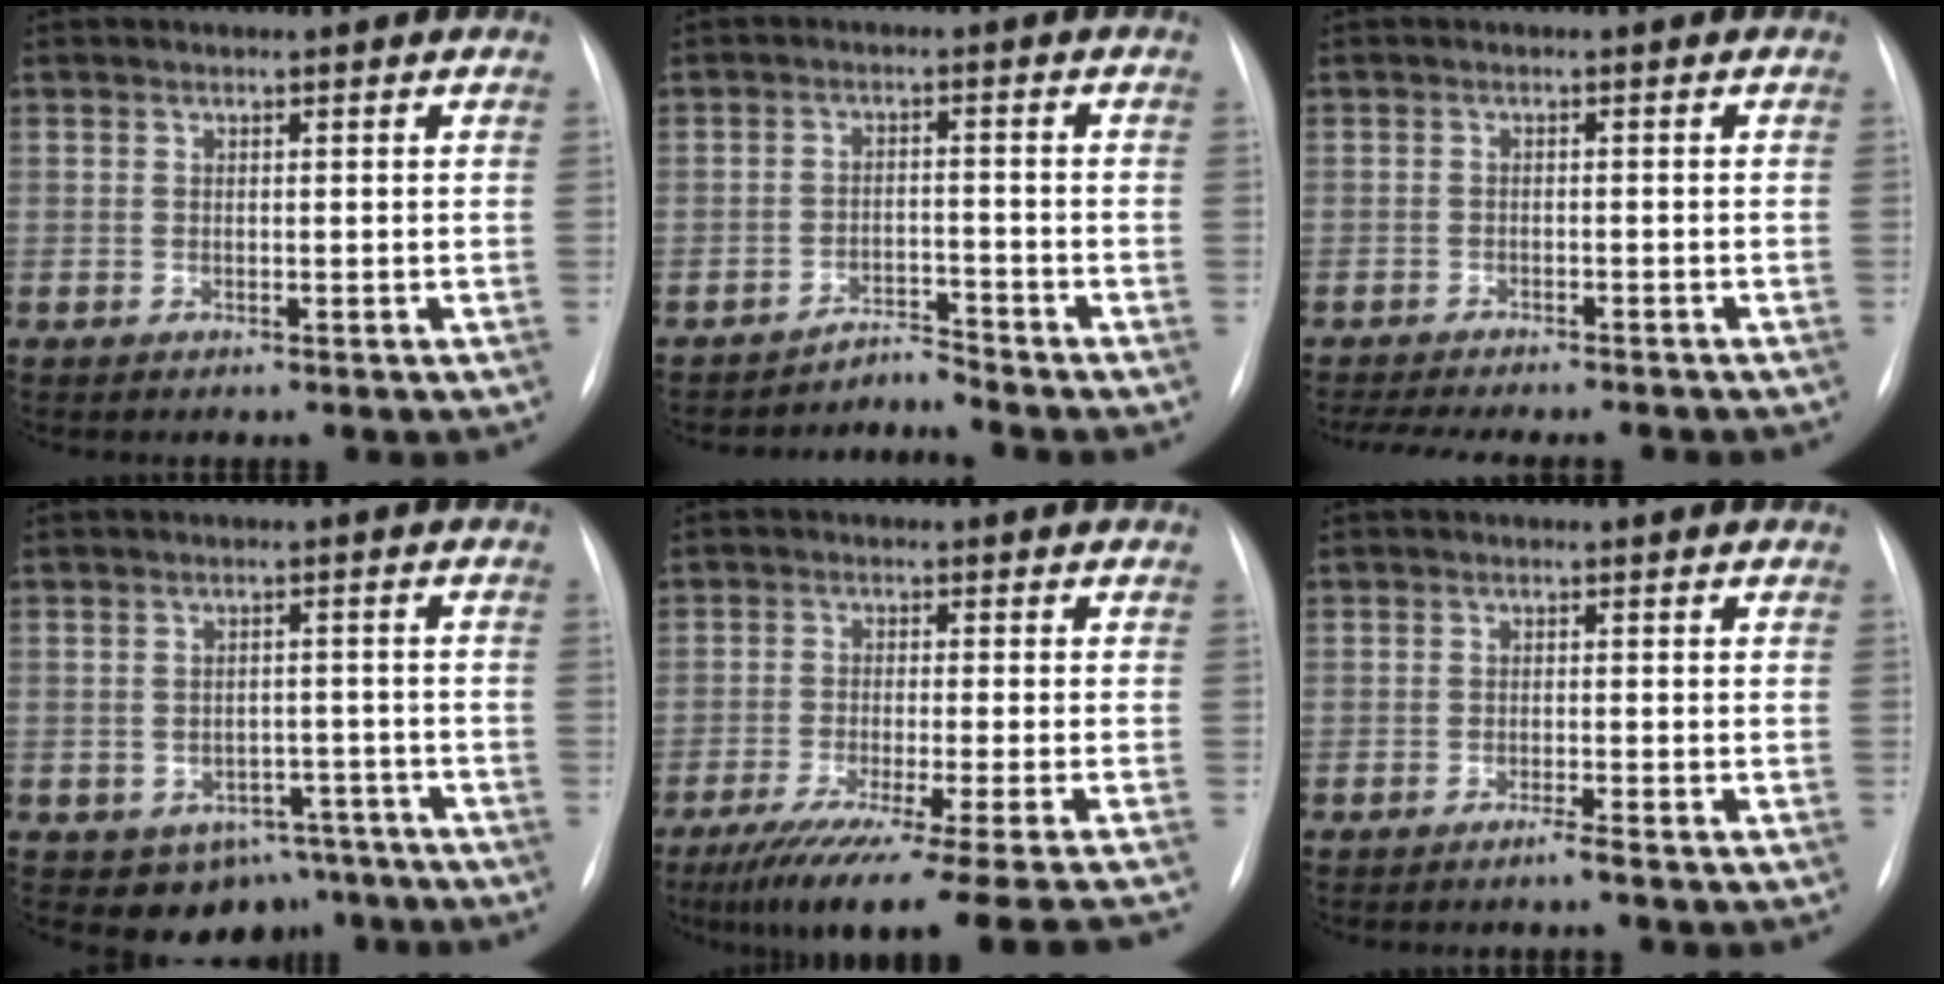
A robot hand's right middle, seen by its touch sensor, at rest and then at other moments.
{"total": 3.1, "force": [-2.8, -0.6, -1.1], "torque": [0.025, -0.006, -0.044]}
{"total": 11.9, "force": [-10.6, 2.2, 4.8], "torque": [-0.073, -0.008, -0.137]}
{"total": 7.4, "force": [-5.0, 5.1, 1.8], "torque": [-0.004, 0.022, -0.059]}
{"total": 19.0, "force": [-15.8, -2.0, 10.4], "torque": [-0.113, -0.065, -0.235]}
{"total": 1.3, "force": [-1.0, -0.4, 0.7], "torque": [-0.011, -0.001, -0.019]}